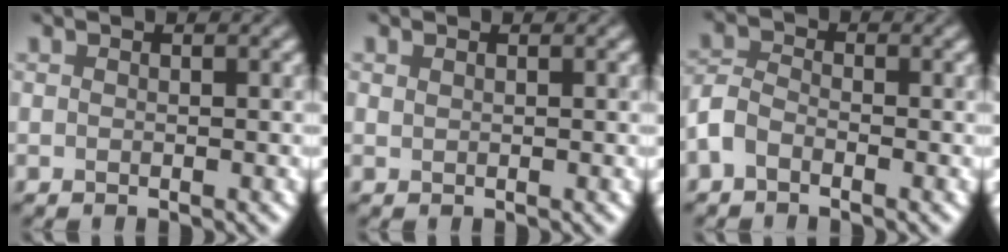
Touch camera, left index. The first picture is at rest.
{"total": 0.0}
{"total": 2.3, "force": [-1.9, 1.0, 0.8], "torque": [-0.017, 0.005, -0.047]}